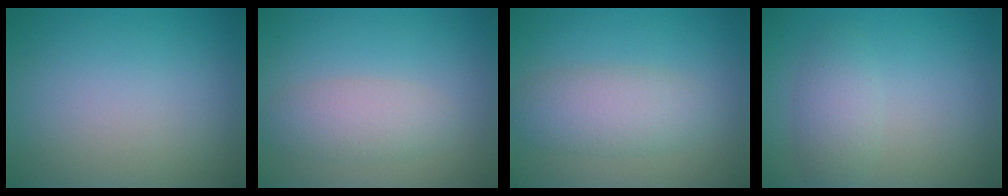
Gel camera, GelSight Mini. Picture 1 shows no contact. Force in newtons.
{"total": 2.8, "press": 2.8, "slide": 0.3}
{"total": 3.8, "press": 3.7, "slide": 0.2}
{"total": 2.4, "press": 2.4, "slide": 0.1}